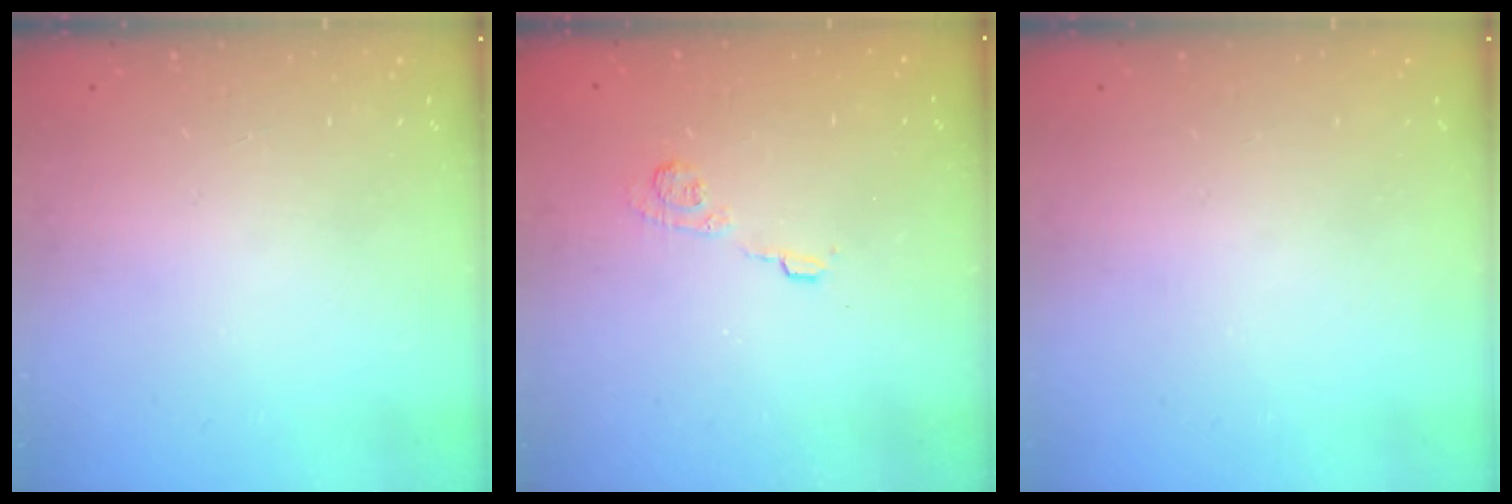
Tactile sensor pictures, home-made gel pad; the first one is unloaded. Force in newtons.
{"total": 5.2, "press": 5.1, "slide": 0.9}
{"total": 0.0}